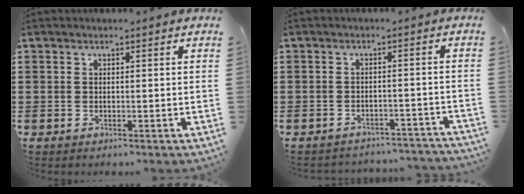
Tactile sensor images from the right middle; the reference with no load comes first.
{"total": 2.5, "force": [-2.5, 0.1, 0.2], "torque": [-0.011, -0.002, -0.052]}